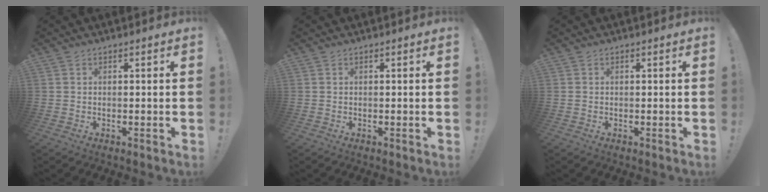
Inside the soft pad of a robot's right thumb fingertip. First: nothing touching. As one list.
[{"total": 0.0}, {"total": 0.0}]